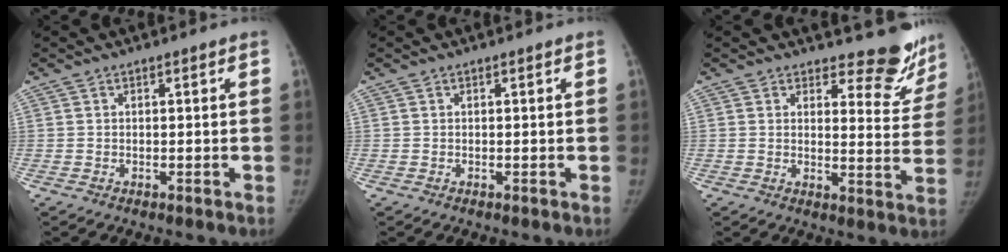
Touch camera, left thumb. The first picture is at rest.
{"total": 0.0}
{"total": 9.8, "force": [9.1, 3.3, 1.6], "torque": [0.025, -0.092, 0.090]}